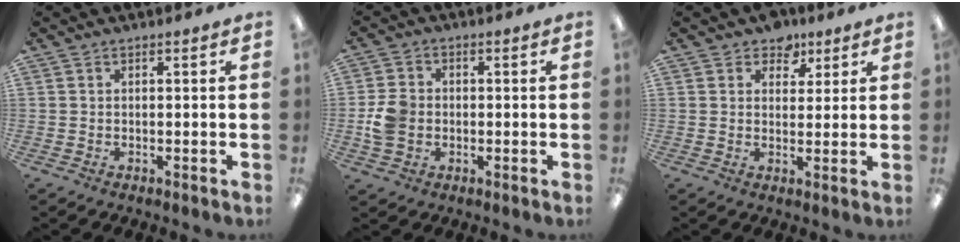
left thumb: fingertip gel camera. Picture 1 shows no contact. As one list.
[{"total": 6.7, "force": [-0.8, 5.7, 3.5], "torque": [-0.068, 0.011, -0.012]}, {"total": 5.7, "force": [4.0, 3.9, 1.1], "torque": [-0.010, -0.018, 0.070]}]